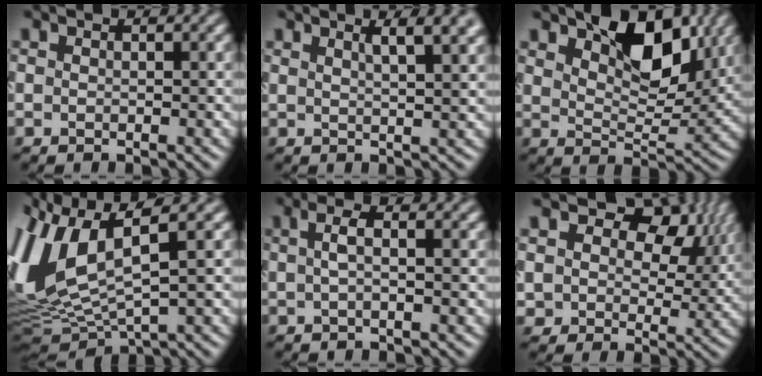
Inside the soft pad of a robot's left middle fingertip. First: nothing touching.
{"total": 4.2, "force": [2.6, 1.2, 3.1], "torque": [-0.018, 0.023, 0.026]}
{"total": 7.7, "force": [4.6, 3.6, 5.0], "torque": [-0.073, 0.000, 0.072]}
{"total": 9.4, "force": [3.0, 4.2, 7.8], "torque": [-0.189, 0.000, 0.064]}
{"total": 2.0, "force": [0.6, 0.5, 1.9], "torque": [-0.035, 0.013, 0.008]}
{"total": 10.1, "force": [4.5, 7.0, 5.7], "torque": [-0.100, 0.015, 0.069]}